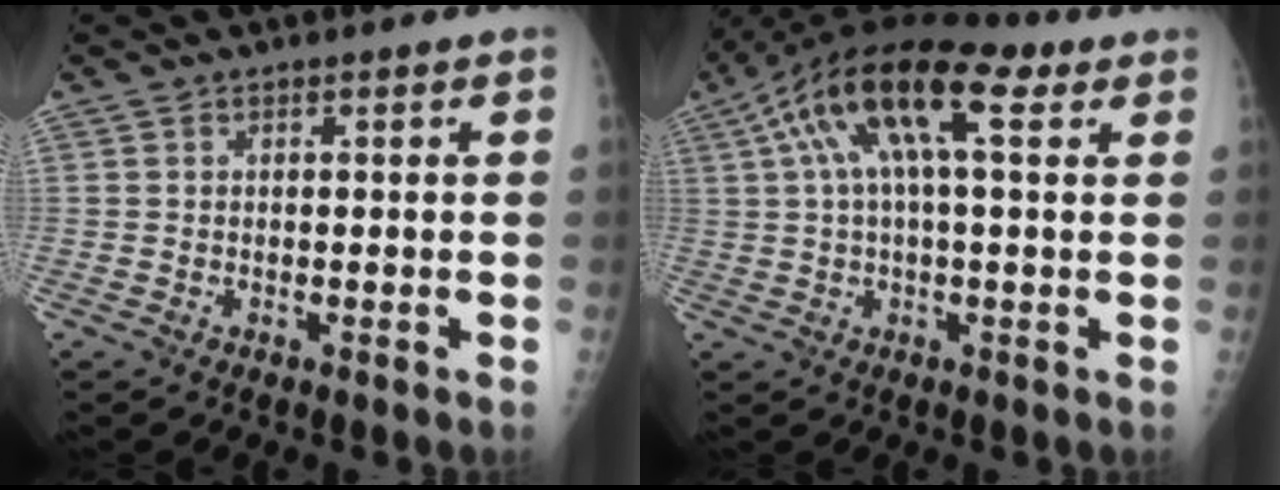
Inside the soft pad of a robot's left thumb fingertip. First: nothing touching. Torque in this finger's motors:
{"motor_torque": [0.28, 0.99, 2.05, -0.73, 0.55]}